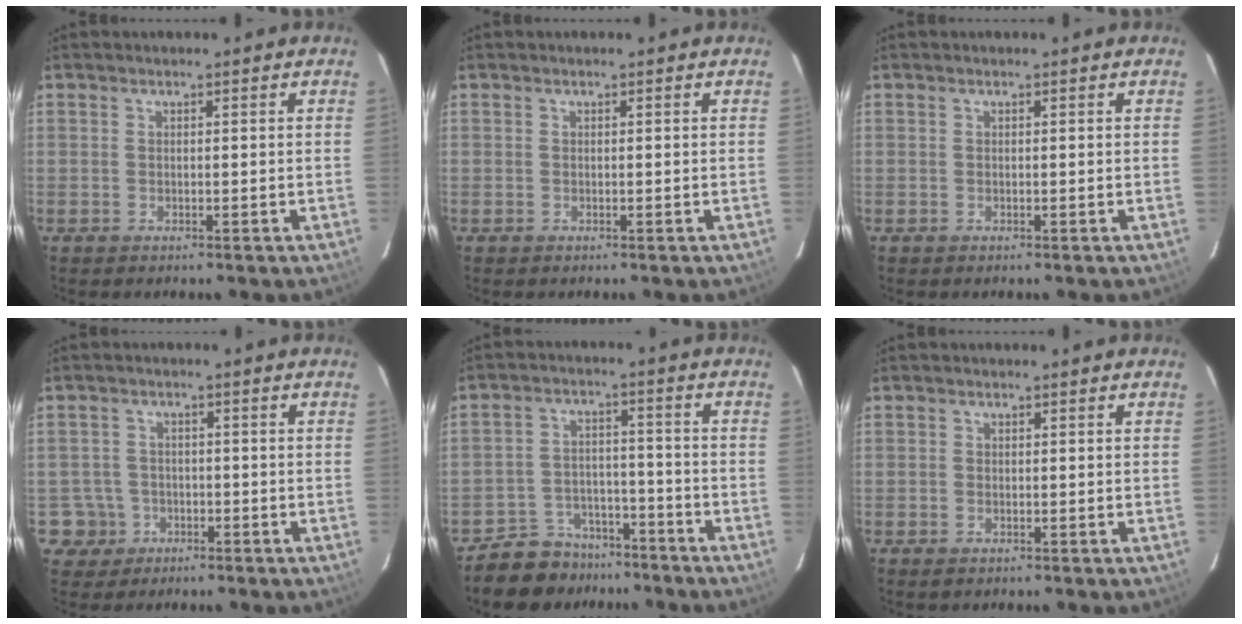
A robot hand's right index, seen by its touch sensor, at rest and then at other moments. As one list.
[{"total": 0.0}, {"total": 0.0}, {"total": 5.0, "force": [-1.9, 4.6, 0.1], "torque": [-0.010, 0.023, -0.029]}, {"total": 10.3, "force": [-8.6, 5.5, 1.5], "torque": [-0.051, 0.025, -0.121]}, {"total": 0.8, "force": [-0.5, 0.6, 0.4], "torque": [-0.006, -0.002, -0.009]}]